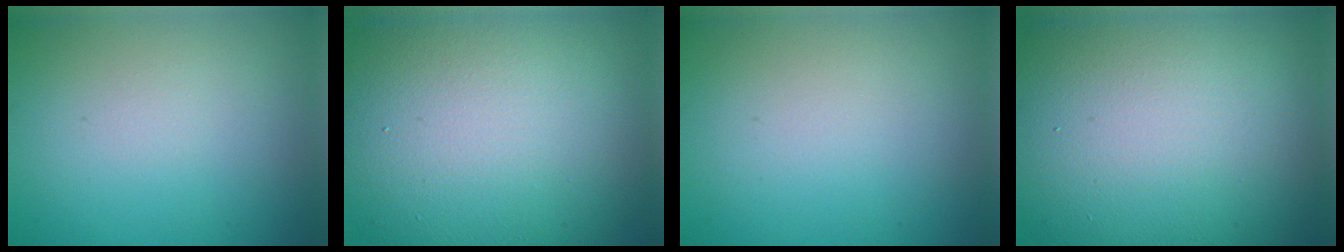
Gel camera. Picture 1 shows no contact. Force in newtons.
{"total": 15.3, "press": 15.2, "slide": 0.8}
{"total": 0.0}
{"total": 18.0, "press": 18.0, "slide": 0.9}